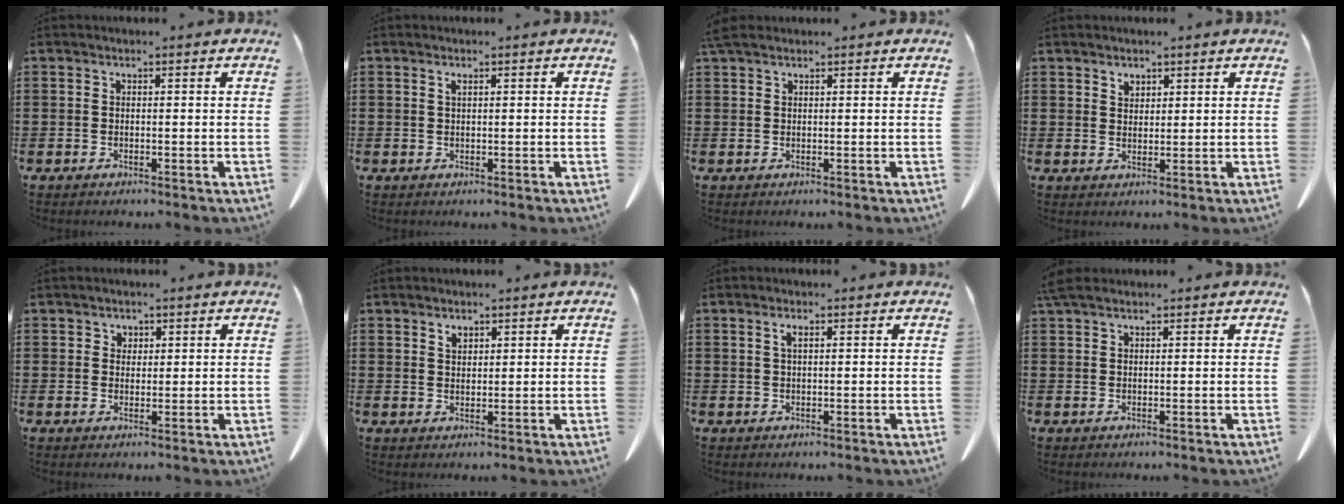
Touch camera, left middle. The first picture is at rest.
{"total": 0.7, "force": [0.4, 0.2, 0.6], "torque": [-0.013, 0.002, 0.007]}
{"total": 1.4, "force": [1.1, 0.3, 0.7], "torque": [-0.019, 0.001, 0.022]}
{"total": 1.7, "force": [1.4, 0.8, 0.4], "torque": [-0.002, -0.003, 0.026]}
{"total": 1.5, "force": [1.1, 1.0, 0.1], "torque": [0.002, -0.001, 0.021]}
{"total": 1.5, "force": [1.3, 0.7, 0.5], "torque": [-0.005, -0.003, 0.023]}
{"total": 1.4, "force": [0.6, 0.4, 1.3], "torque": [-0.026, 0.003, 0.009]}
{"total": 1.9, "force": [1.5, 0.5, 1.0], "torque": [-0.026, 0.003, 0.028]}